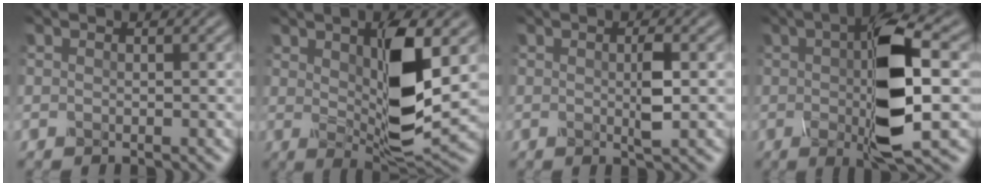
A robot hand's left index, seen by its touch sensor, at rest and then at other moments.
{"total": 8.2, "force": [1.5, 2.5, 7.6], "torque": [-0.134, -0.014, 0.030]}
{"total": 2.2, "force": [0.1, 0.4, 2.2], "torque": [-0.040, -0.002, 0.001]}
{"total": 9.7, "force": [0.2, 2.7, 9.3], "torque": [-0.159, -0.001, 0.001]}